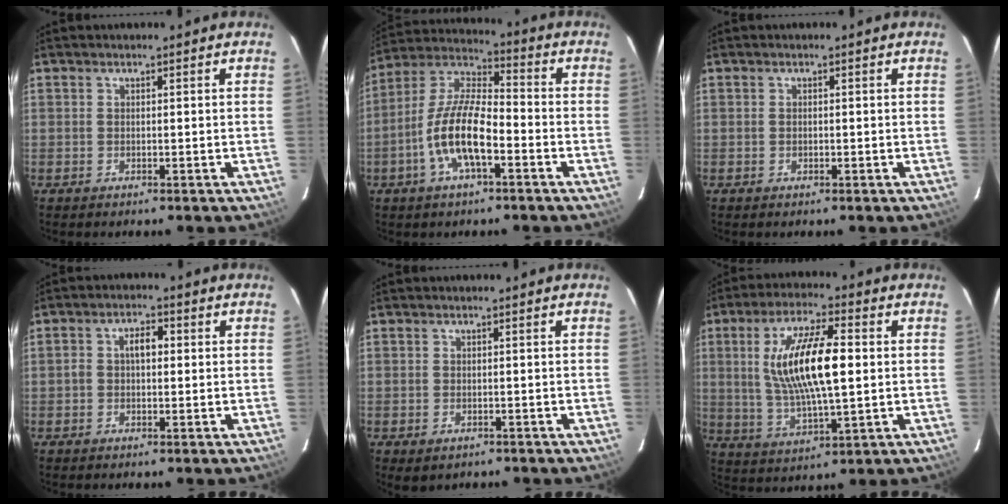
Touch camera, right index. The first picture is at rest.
{"total": 13.4, "force": [-4.9, 4.5, 11.6], "torque": [-0.240, 0.000, -0.095]}
{"total": 0.6, "force": [-0.2, 0.5, 0.3], "torque": [-0.004, 0.000, -0.003]}
{"total": 3.7, "force": [0.1, 2.4, 2.8], "torque": [-0.050, 0.014, 0.002]}
{"total": 2.4, "force": [-1.1, 1.8, 1.0], "torque": [-0.019, -0.007, -0.013]}
{"total": 15.8, "force": [1.8, 4.9, 14.9], "torque": [-0.283, 0.003, 0.042]}